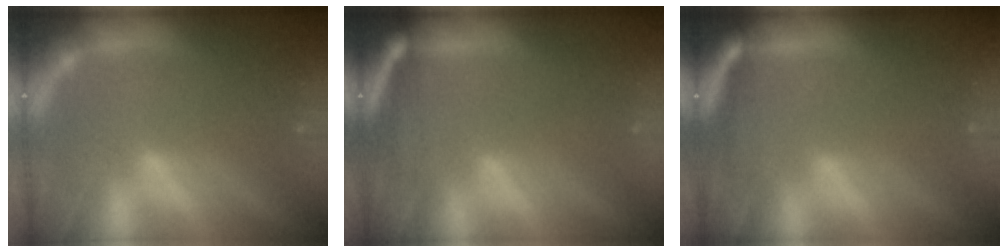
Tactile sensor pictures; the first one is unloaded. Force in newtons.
{"total": 6.5}
{"total": 5.5}